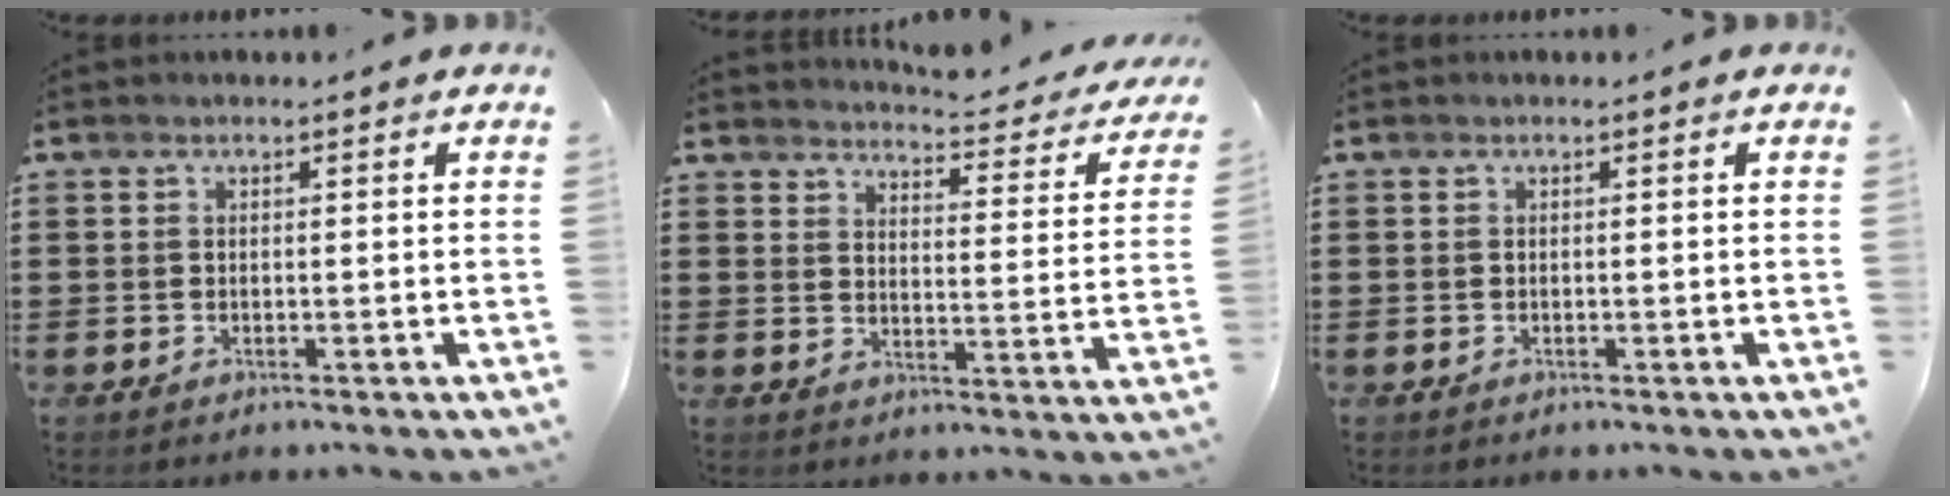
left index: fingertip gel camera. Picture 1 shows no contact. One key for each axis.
{"total": 3.4, "fx": 3.3, "fy": -0.2, "fz": 0.9, "tx": -0.022, "ty": -0.037, "tz": 0.047}
{"total": 0.0}